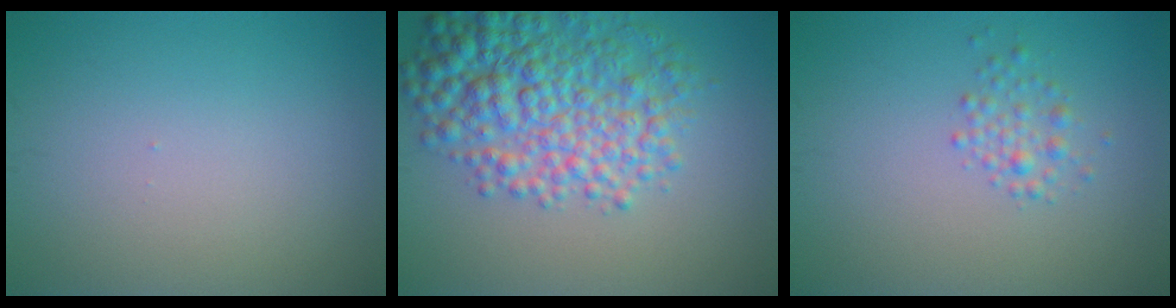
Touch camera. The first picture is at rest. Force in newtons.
{"total": 7.7, "press": 7.7, "slide": 0.2}
{"total": 1.7, "press": 1.7, "slide": 0.0}